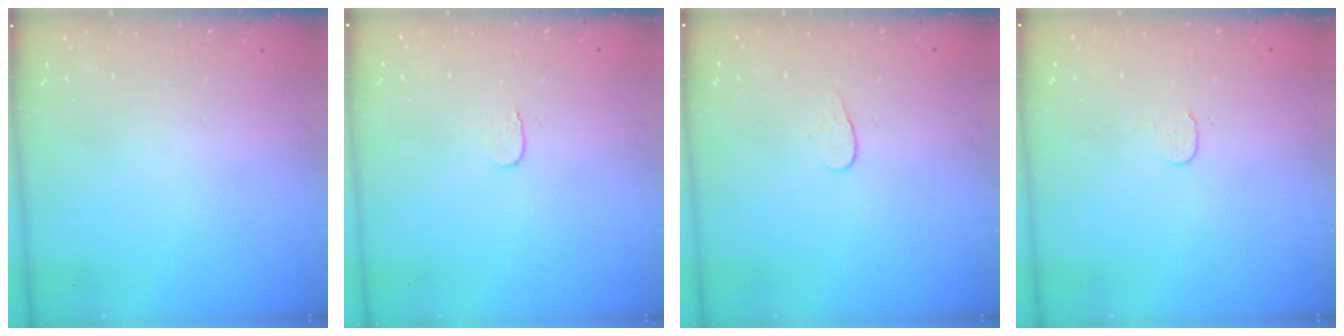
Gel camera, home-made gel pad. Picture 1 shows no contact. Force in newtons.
{"total": 3.1, "press": 3.1, "slide": 0.3}
{"total": 4.1, "press": 4.1, "slide": 0.3}
{"total": 3.7, "press": 3.7, "slide": 0.3}